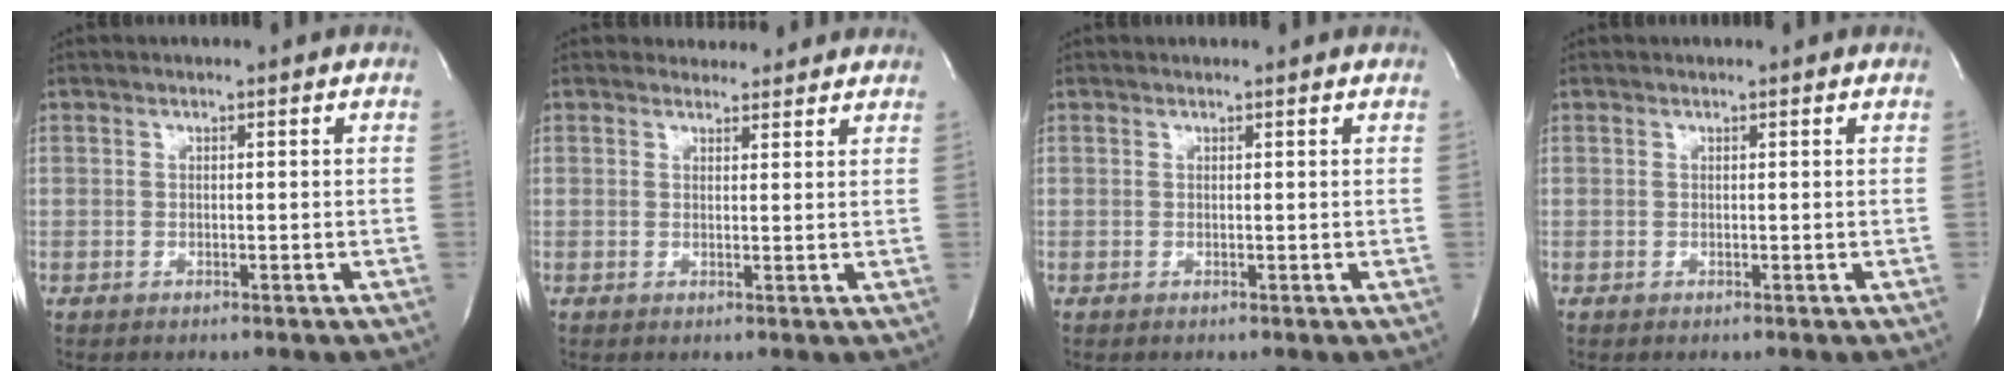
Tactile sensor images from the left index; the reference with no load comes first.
{"total": 4.5, "force": [4.2, 1.6, 0.3], "torque": [-0.001, 0.006, 0.045]}
{"total": 2.7, "force": [2.6, 0.3, 0.6], "torque": [-0.013, 0.016, 0.025]}
{"total": 1.6, "force": [1.6, 0.1, 0.3], "torque": [-0.012, 0.012, 0.016]}